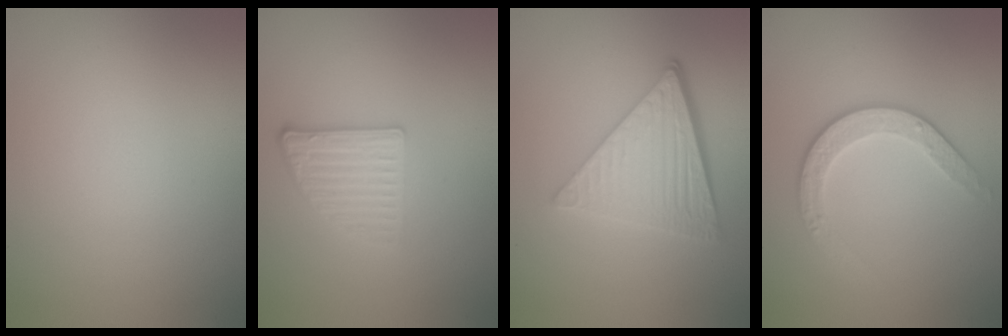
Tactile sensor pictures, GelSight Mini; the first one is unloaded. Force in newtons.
{"total": 2.6, "press": 2.3, "slide": 1.3}
{"total": 6.1, "press": 4.2, "slide": 4.5}
{"total": 2.9, "press": 2.7, "slide": 1.1}